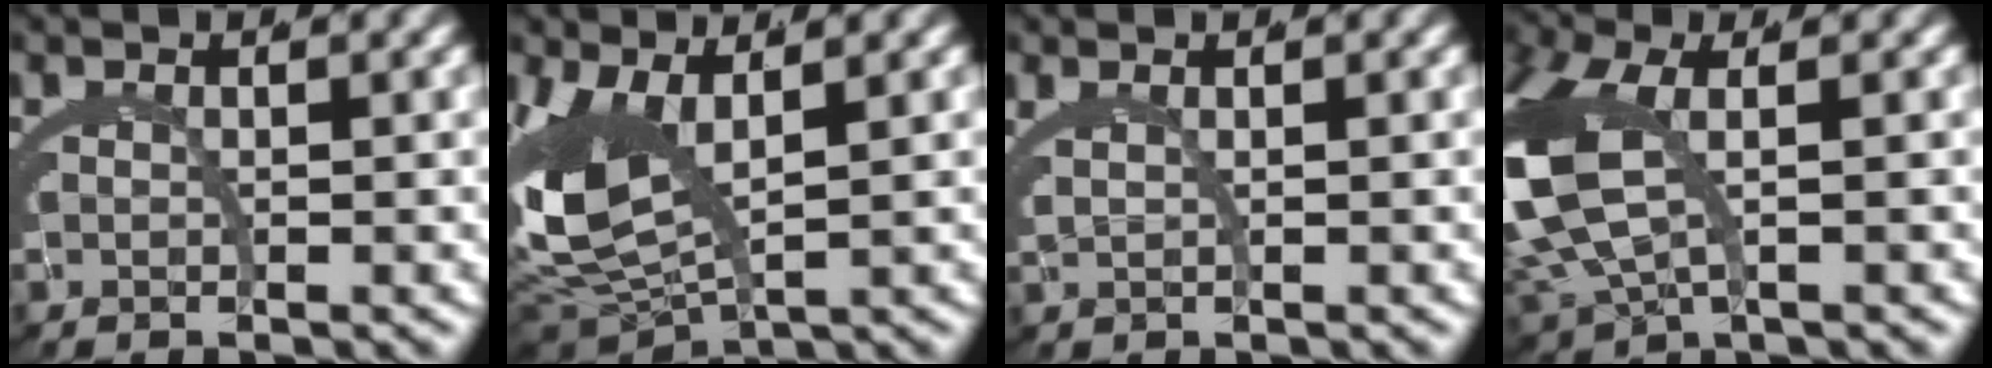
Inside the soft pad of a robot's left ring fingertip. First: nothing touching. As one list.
[{"total": 6.5, "force": [1.6, 3.5, 5.3], "torque": [-0.127, -0.001, 0.033]}, {"total": 1.1, "force": [1.0, 0.1, 0.4], "torque": [-0.014, 0.012, 0.019]}, {"total": 6.7, "force": [1.4, 3.7, 5.4], "torque": [-0.162, -0.008, 0.037]}]